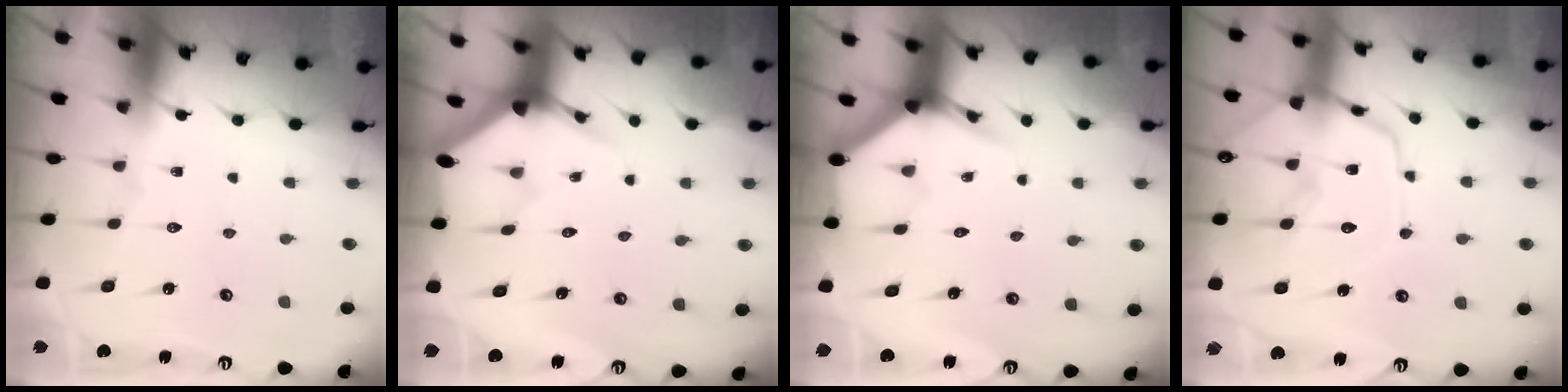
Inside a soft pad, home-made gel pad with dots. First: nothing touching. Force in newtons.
{"total": 3.5, "press": 3.5, "slide": 0.1}
{"total": 3.9, "press": 3.9, "slide": 0.2}
{"total": 12.5, "press": 12.4, "slide": 1.2}